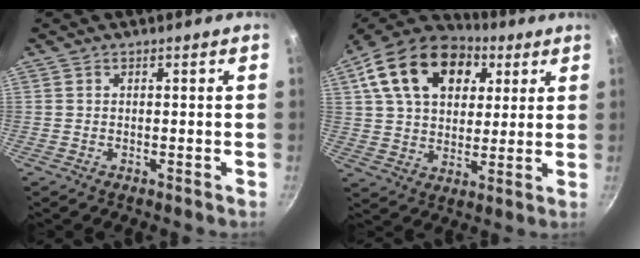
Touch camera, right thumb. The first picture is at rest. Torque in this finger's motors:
{"motor_torque": [0.48, 4.08, 1.58, 0.69, 0.16]}